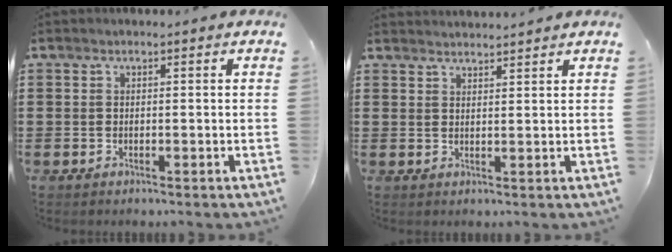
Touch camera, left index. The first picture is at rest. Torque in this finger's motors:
{"motor_torque": [-1.03, 1.11, 0.01, 0.01]}